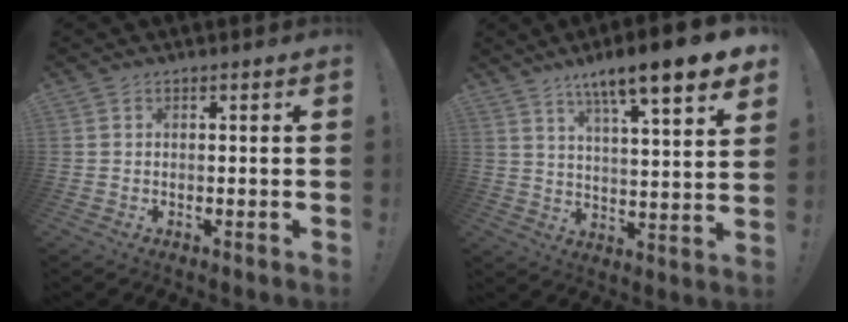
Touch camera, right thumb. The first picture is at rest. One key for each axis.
{"total": 12.9, "fx": 9.0, "fy": 1.0, "fz": 9.2, "tx": -0.149, "ty": -0.059, "tz": 0.139}